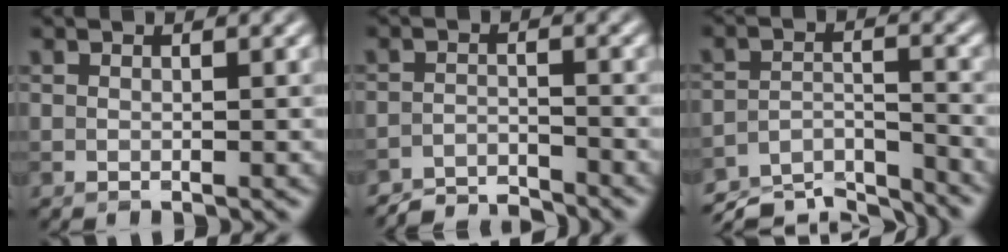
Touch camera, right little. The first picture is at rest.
{"total": 3.7, "force": [-3.6, 0.4, 0.6], "torque": [-0.010, -0.003, -0.069]}
{"total": 7.6, "force": [-7.1, 1.6, 2.2], "torque": [-0.040, -0.014, -0.122]}